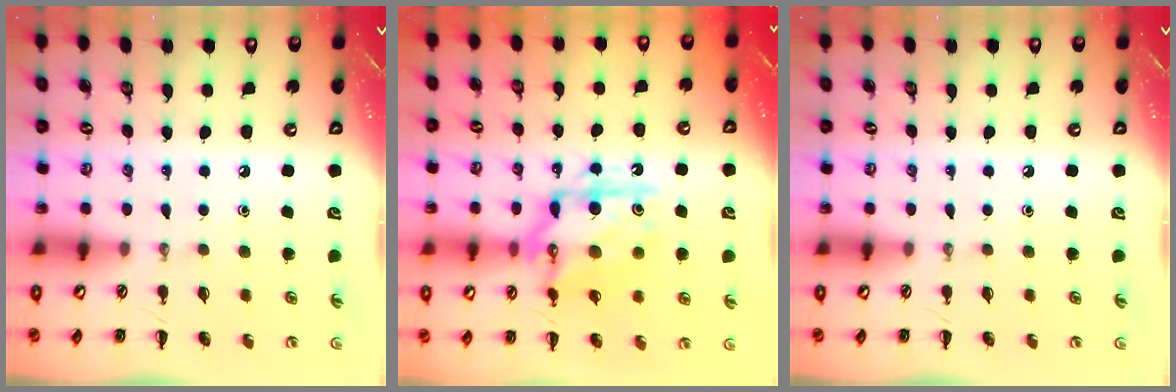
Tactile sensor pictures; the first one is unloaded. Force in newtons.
{"total": 15.3, "press": 15.3, "slide": 0.7}
{"total": 0.0}